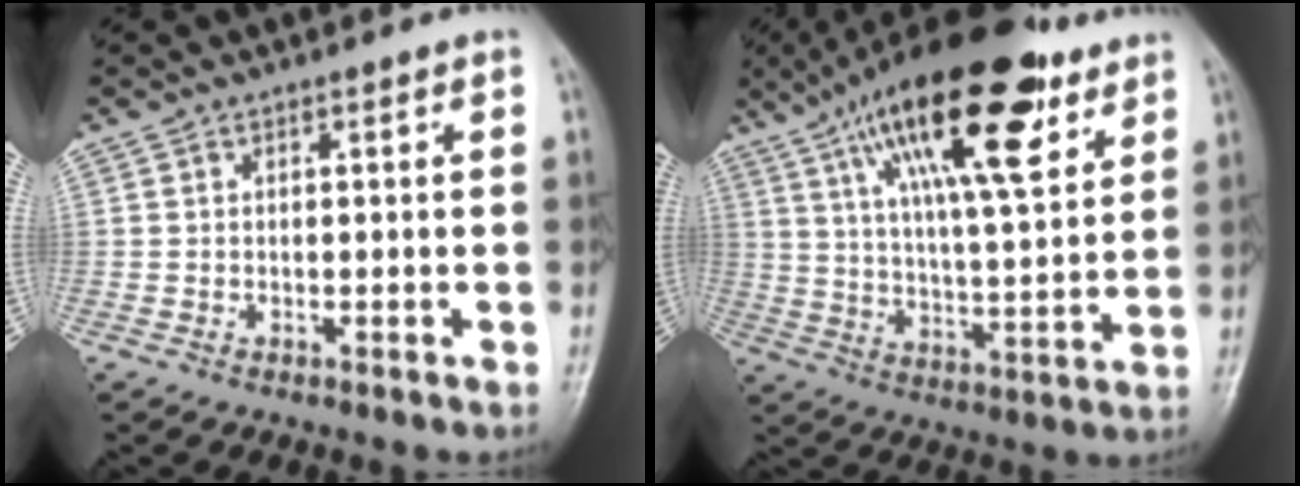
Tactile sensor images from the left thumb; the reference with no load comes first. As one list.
[{"total": 24.3, "force": [12.6, 8.0, 19.1], "torque": [-0.297, -0.024, 0.209]}]